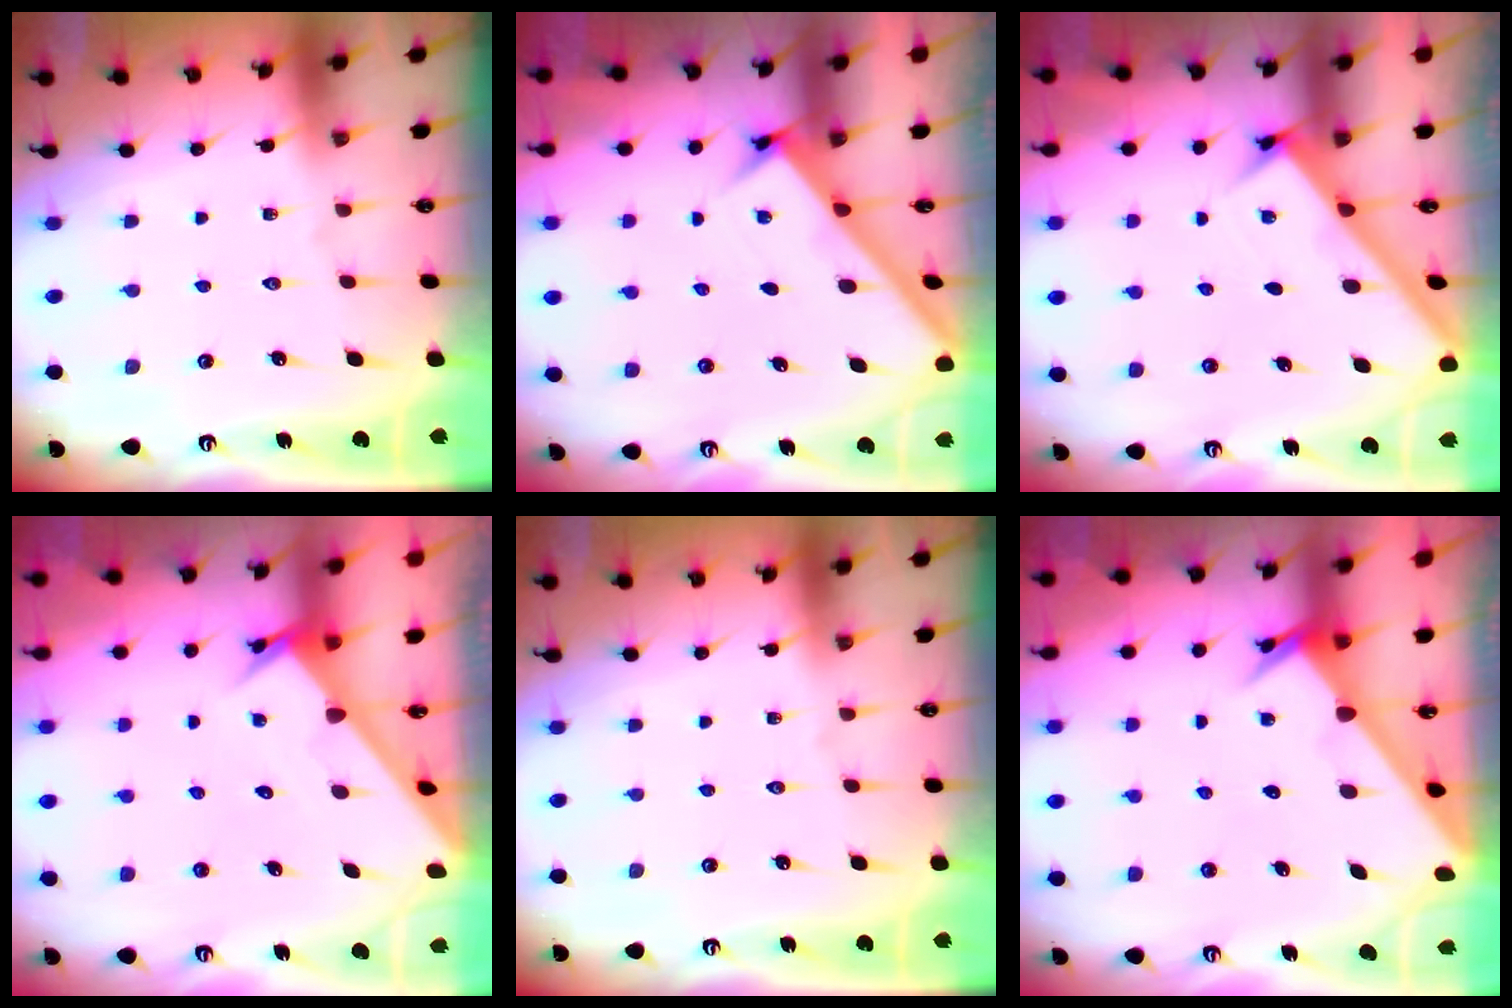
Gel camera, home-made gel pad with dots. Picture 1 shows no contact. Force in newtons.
{"total": 2.8, "press": 2.7, "slide": 0.4}
{"total": 2.4, "press": 2.4, "slide": 0.3}
{"total": 2.8, "press": 2.8, "slide": 0.1}
{"total": 0.0}
{"total": 3.8, "press": 3.7, "slide": 0.2}